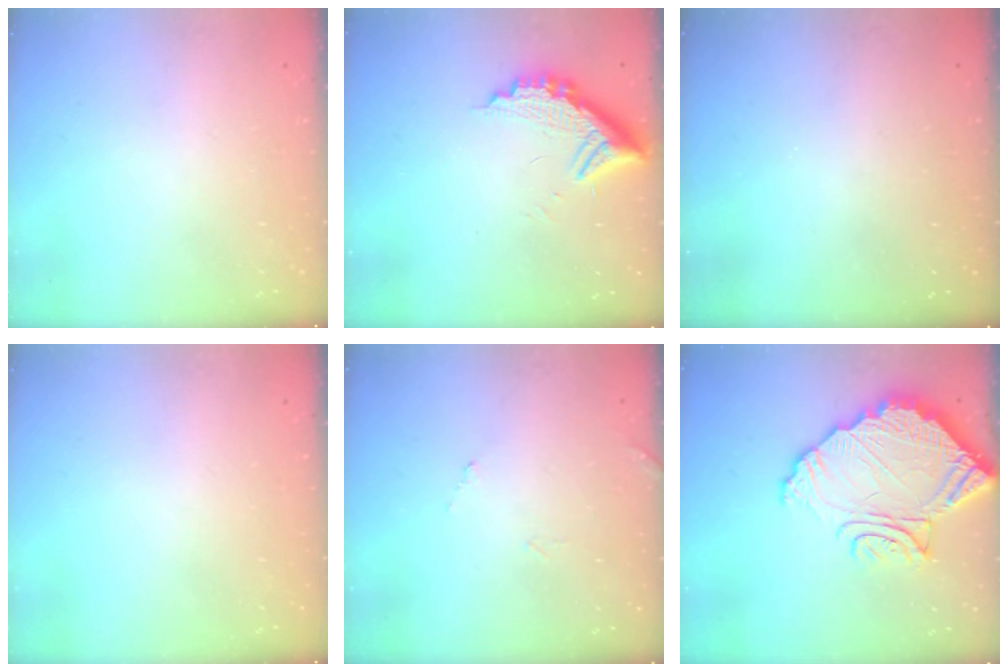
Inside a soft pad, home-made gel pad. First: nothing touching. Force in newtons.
{"total": 11.9, "press": 11.9, "slide": 0.7}
{"total": 3.1, "press": 3.1, "slide": 0.1}
{"total": 0.0}
{"total": 7.9, "press": 7.9, "slide": 0.4}
{"total": 16.1, "press": 16.1, "slide": 1.5}